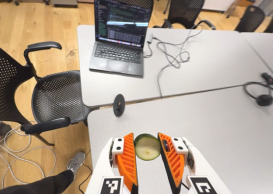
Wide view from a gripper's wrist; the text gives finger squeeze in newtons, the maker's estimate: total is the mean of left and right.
{"total": 8.7, "left": 8.9, "right": 8.5}